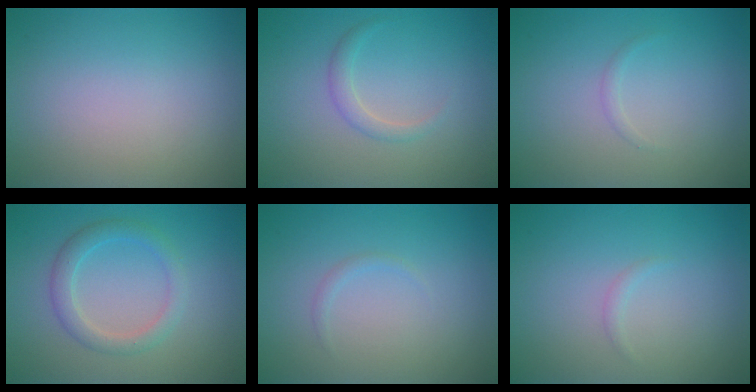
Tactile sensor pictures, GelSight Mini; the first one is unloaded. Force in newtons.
{"total": 1.3, "press": 1.2, "slide": 0.1}
{"total": 0.5, "press": 0.5, "slide": 0.0}
{"total": 2.5, "press": 2.5, "slide": 0.1}
{"total": 0.5, "press": 0.5, "slide": 0.0}
{"total": 0.6, "press": 0.6, "slide": 0.1}